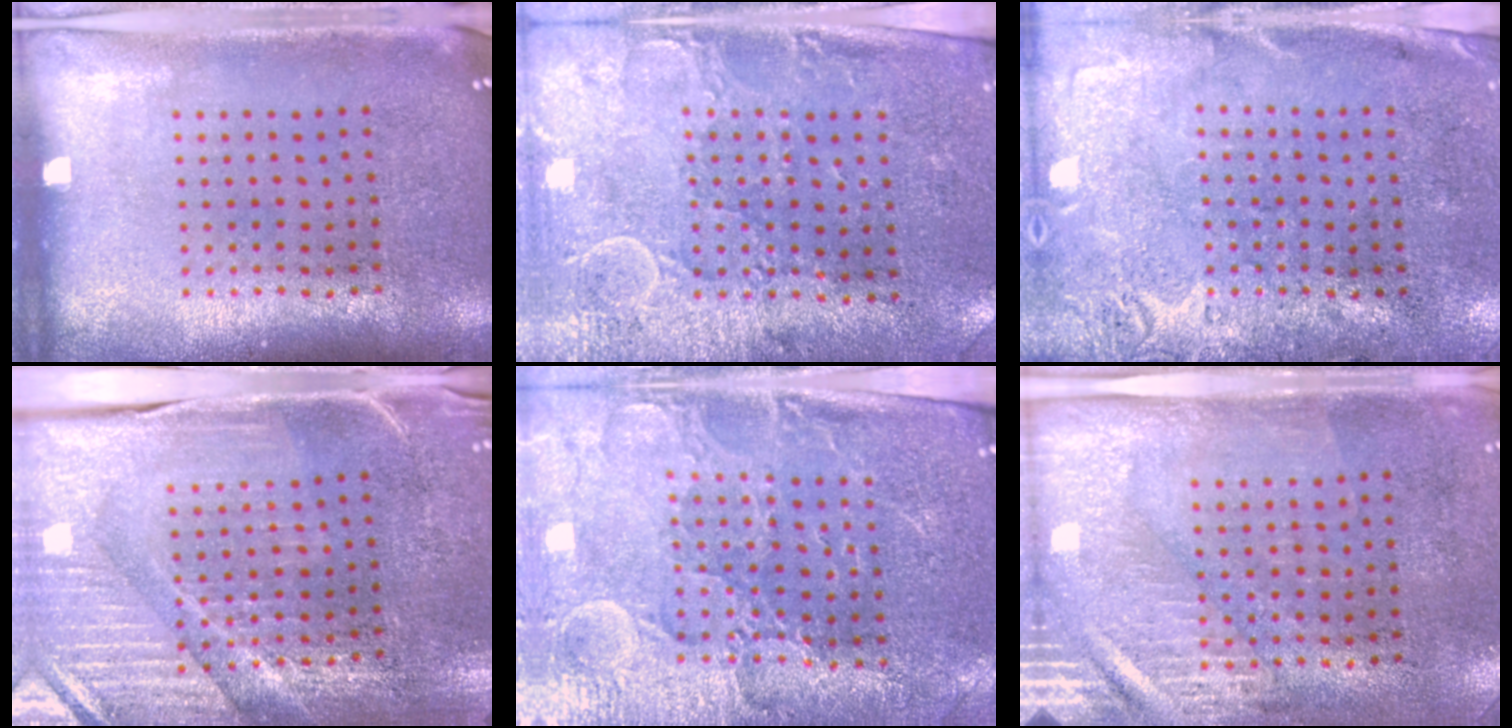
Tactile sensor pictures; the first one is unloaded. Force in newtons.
{"total": 3.0, "press": 2.4, "slide": 1.7}
{"total": 2.8, "press": 2.2, "slide": 1.8}
{"total": 3.8, "press": 3.8, "slide": 0.5}
{"total": 3.5, "press": 3.3, "slide": 1.1}
{"total": 2.9, "press": 2.5, "slide": 1.5}